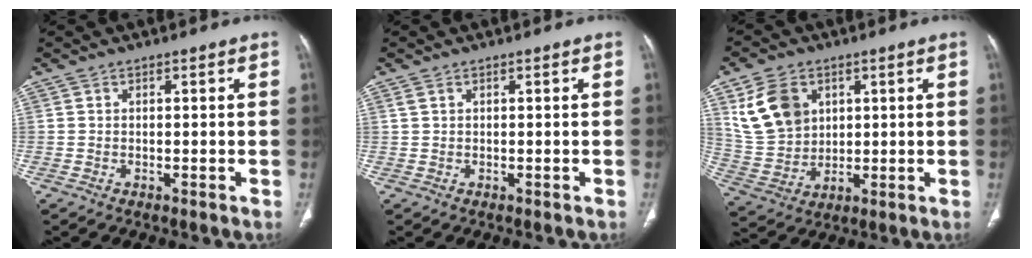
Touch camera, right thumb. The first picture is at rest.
{"total": 0.7, "force": [0.4, 0.5, 0.5], "torque": [-0.013, 0.008, 0.010]}
{"total": 12.0, "force": [4.4, 9.1, 6.5], "torque": [-0.109, -0.012, 0.100]}